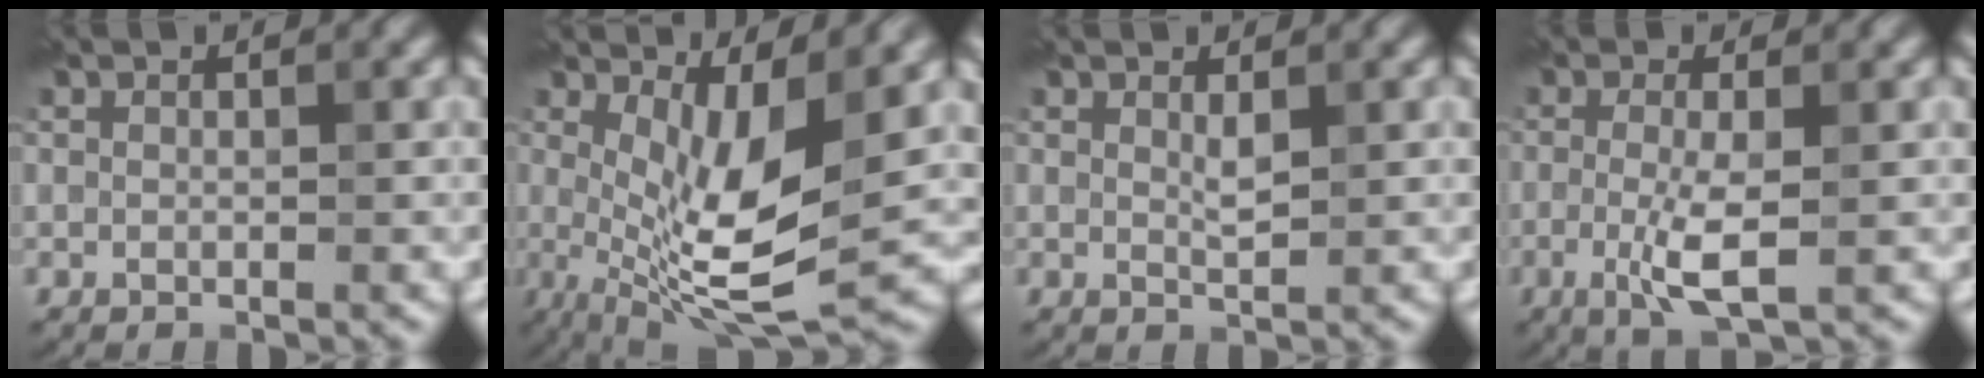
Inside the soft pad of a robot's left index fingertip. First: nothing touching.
{"total": 8.8, "force": [0.8, 2.6, 8.4], "torque": [-0.149, -0.014, 0.017]}
{"total": 1.1, "force": [0.5, 0.1, 1.0], "torque": [-0.021, -0.002, 0.010]}
{"total": 3.9, "force": [-0.8, 0.7, 3.8], "torque": [-0.079, -0.009, -0.018]}